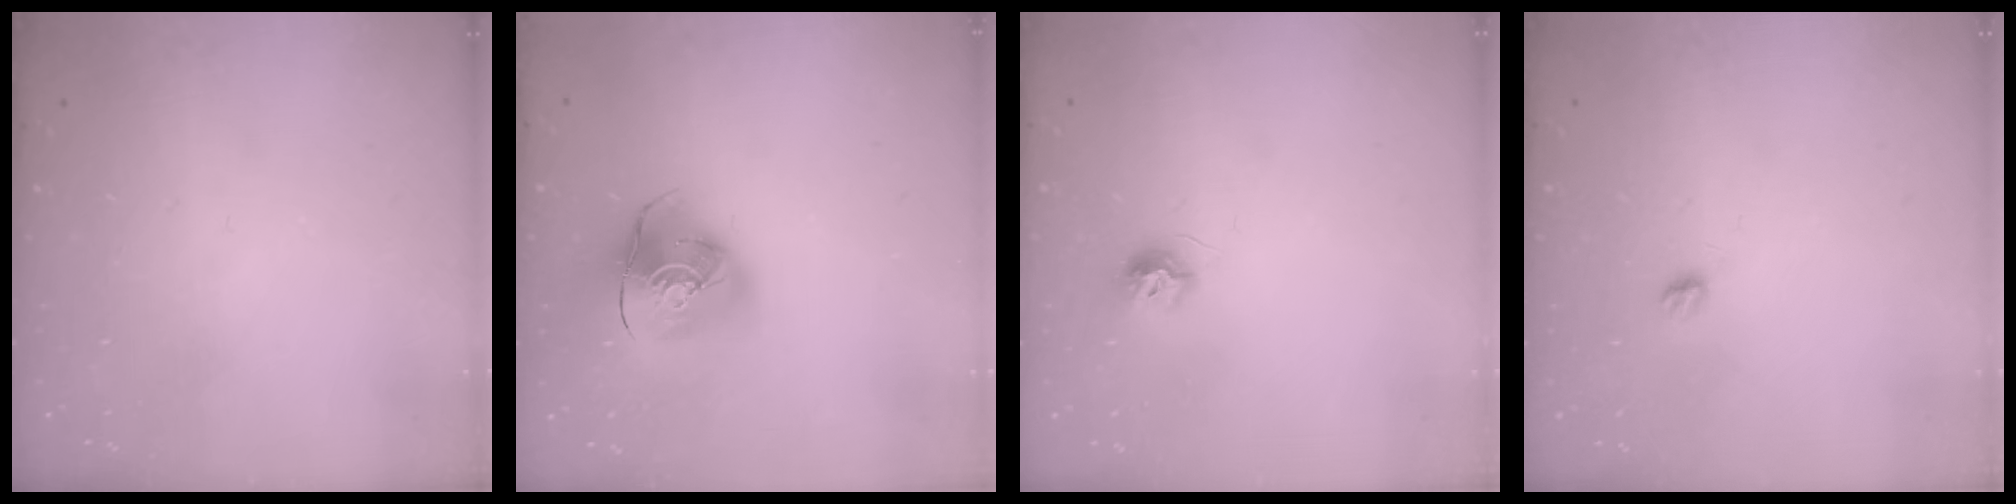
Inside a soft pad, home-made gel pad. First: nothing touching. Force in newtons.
{"total": 13.5, "press": 13.4, "slide": 1.9}
{"total": 7.6, "press": 7.6, "slide": 0.4}
{"total": 4.3, "press": 4.2, "slide": 0.5}